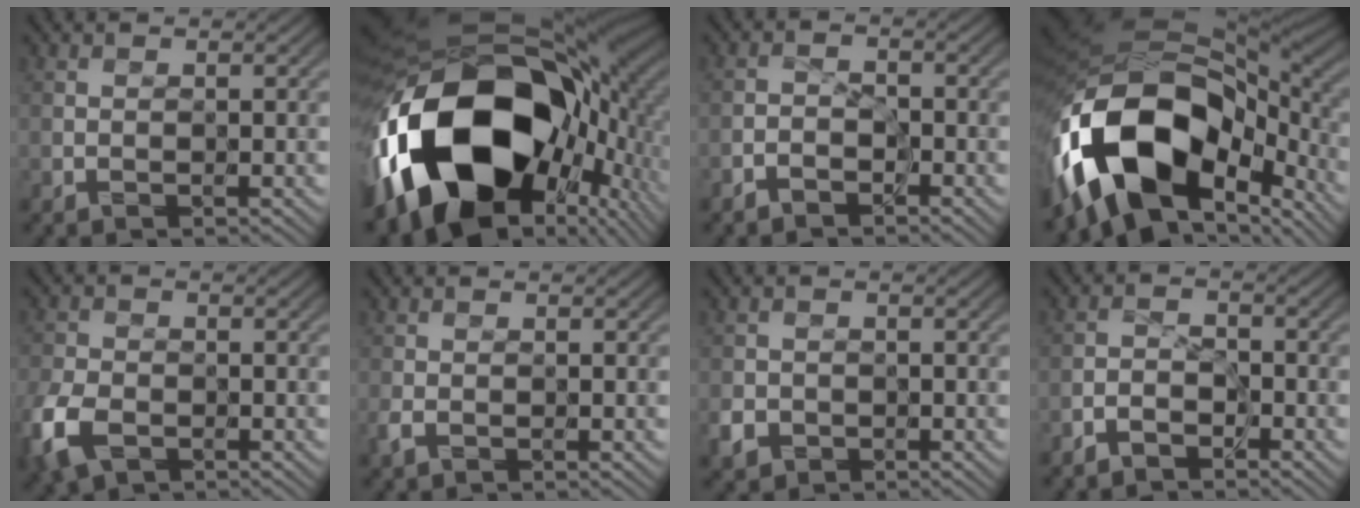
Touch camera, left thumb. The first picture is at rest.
{"total": 22.1, "force": [-4.4, 14.1, 16.4], "torque": [-0.343, -0.063, -0.049]}
{"total": 1.8, "force": [-1.6, 0.7, 0.5], "torque": [-0.010, 0.007, -0.037]}
{"total": 18.8, "force": [-4.4, 11.3, 14.4], "torque": [-0.324, -0.017, -0.065]}
{"total": 7.0, "force": [-3.4, 4.3, 4.4], "torque": [-0.127, -0.013, -0.074]}
{"total": 1.4, "force": [-0.7, 0.8, 0.9], "torque": [-0.027, -0.002, -0.019]}
{"total": 2.1, "force": [-1.1, 1.7, 0.6], "torque": [-0.020, -0.005, -0.025]}
{"total": 2.3, "force": [-2.0, 0.8, 0.6], "torque": [-0.011, 0.008, -0.048]}